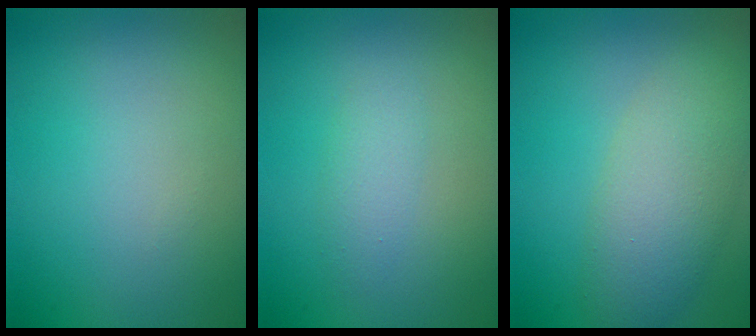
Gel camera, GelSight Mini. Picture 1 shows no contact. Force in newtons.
{"total": 1.6, "press": 1.6, "slide": 0.0}
{"total": 5.4, "press": 5.4, "slide": 0.2}